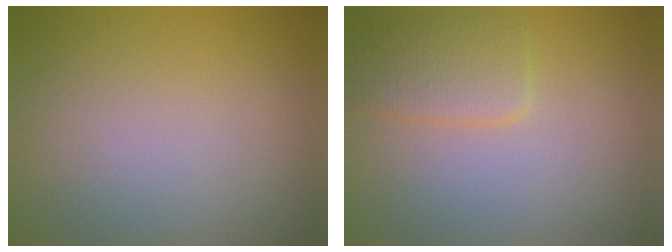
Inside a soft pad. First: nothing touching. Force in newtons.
{"total": 2.8, "press": 2.8, "slide": 0.1}